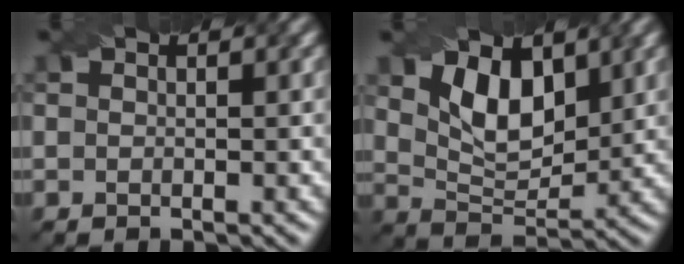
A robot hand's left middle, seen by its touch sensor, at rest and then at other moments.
{"total": 5.6, "force": [2.3, 3.2, 4.0], "torque": [-0.080, -0.008, 0.040]}